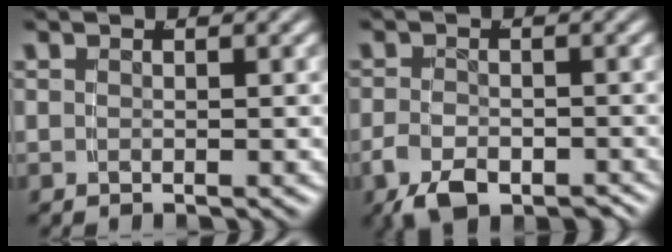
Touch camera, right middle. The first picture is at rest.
{"total": 4.9, "force": [-3.1, 2.5, 2.9], "torque": [-0.052, -0.028, -0.038]}